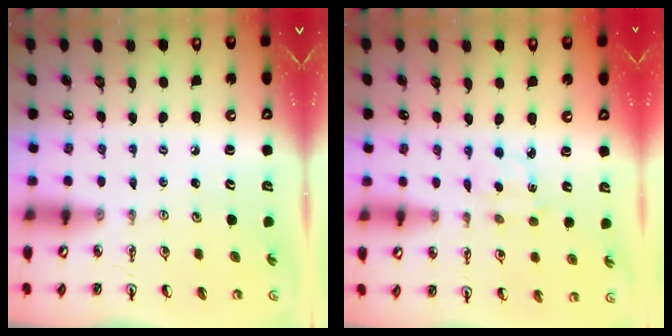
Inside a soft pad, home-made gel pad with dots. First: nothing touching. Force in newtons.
{"total": 3.0, "press": 3.0, "slide": 0.4}